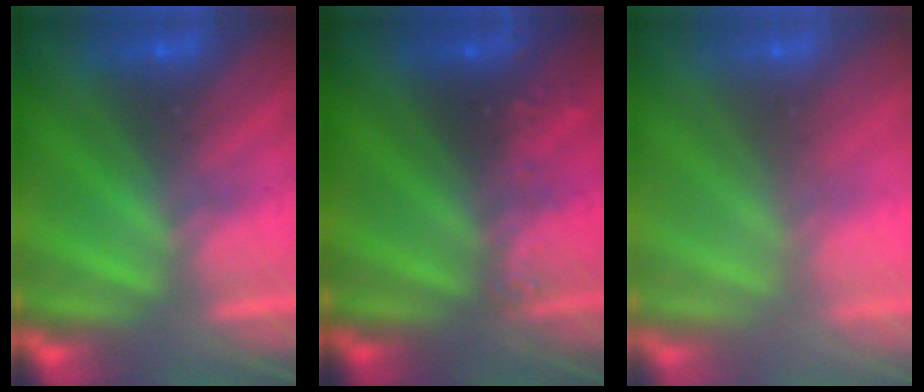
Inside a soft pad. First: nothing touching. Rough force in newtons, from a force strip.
{"total": 2.4}
{"total": 8.7}